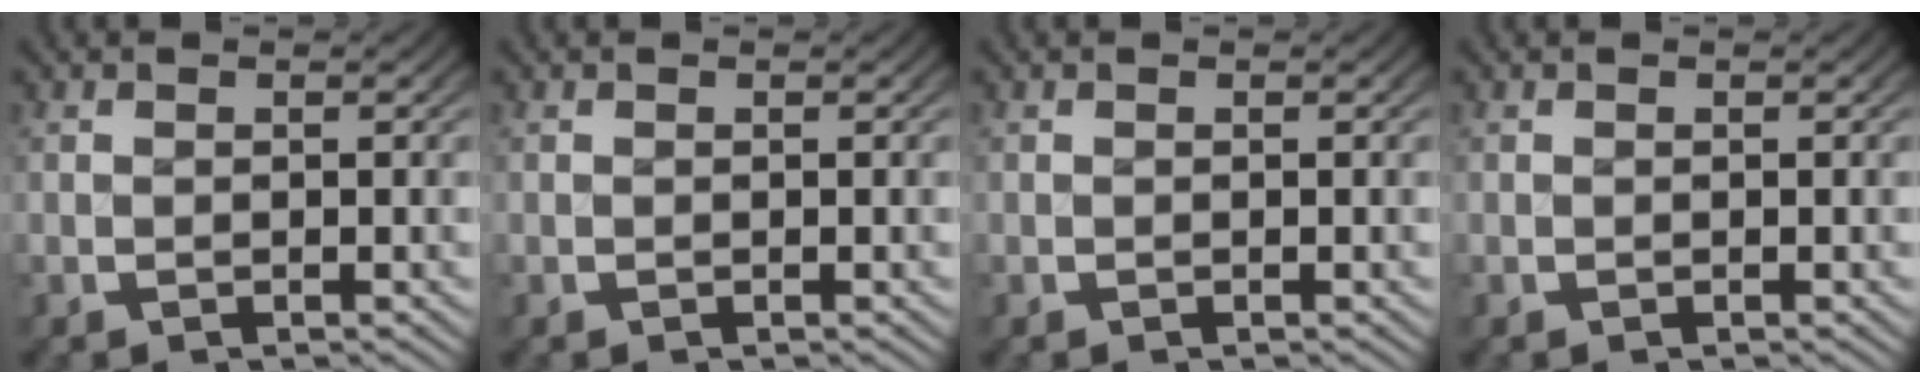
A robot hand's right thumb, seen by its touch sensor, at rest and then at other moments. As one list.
[{"total": 0.0}, {"total": 0.0}, {"total": 0.0}]